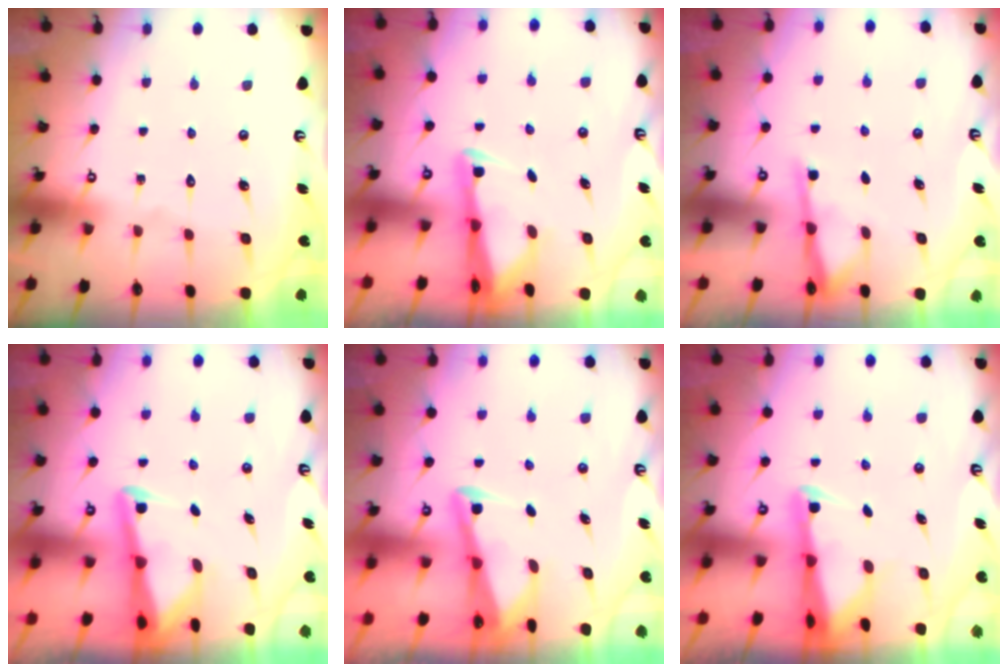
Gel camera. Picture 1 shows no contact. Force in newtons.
{"total": 2.7, "press": 2.6, "slide": 0.5}
{"total": 2.8, "press": 2.7, "slide": 0.5}
{"total": 3.2, "press": 3.2, "slide": 0.4}
{"total": 2.9, "press": 2.9, "slide": 0.4}
{"total": 2.4, "press": 2.3, "slide": 0.5}